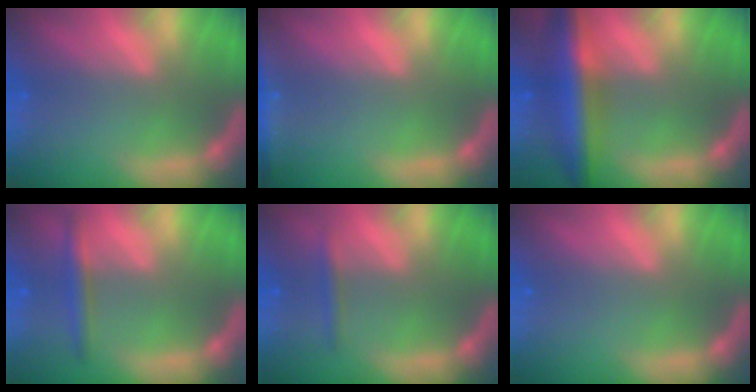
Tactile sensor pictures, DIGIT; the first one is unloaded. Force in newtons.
{"total": 4.0}
{"total": 7.9}
{"total": 2.4}
{"total": 1.4}
{"total": 0.0}